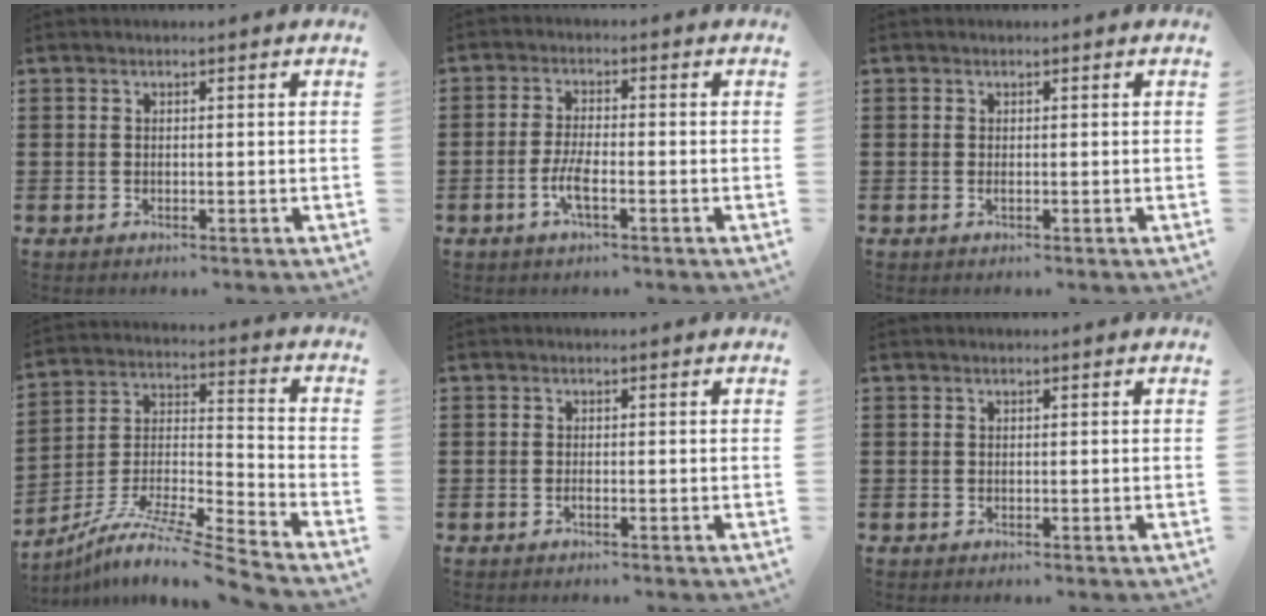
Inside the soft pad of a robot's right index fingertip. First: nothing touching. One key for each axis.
{"total": 3.2, "fx": -1.4, "fy": 0.6, "fz": 2.8, "tx": -0.063, "ty": -0.005, "tz": -0.028}
{"total": 0.5, "fx": -0.1, "fy": 0.1, "fz": 0.5, "tx": -0.010, "ty": -0.003, "tz": -0.002}
{"total": 9.7, "fx": -8.2, "fy": 0.1, "fz": 5.2, "tx": -0.097, "ty": -0.002, "tz": -0.167}
{"total": 0.7, "fx": -0.4, "fy": 0.1, "fz": 0.6, "tx": -0.012, "ty": -0.004, "tz": -0.006}
{"total": 0.0}